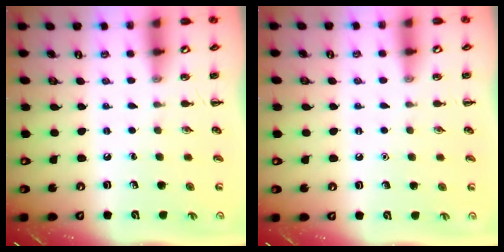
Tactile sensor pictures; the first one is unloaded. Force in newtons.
{"total": 1.6, "press": 1.6, "slide": 0.1}